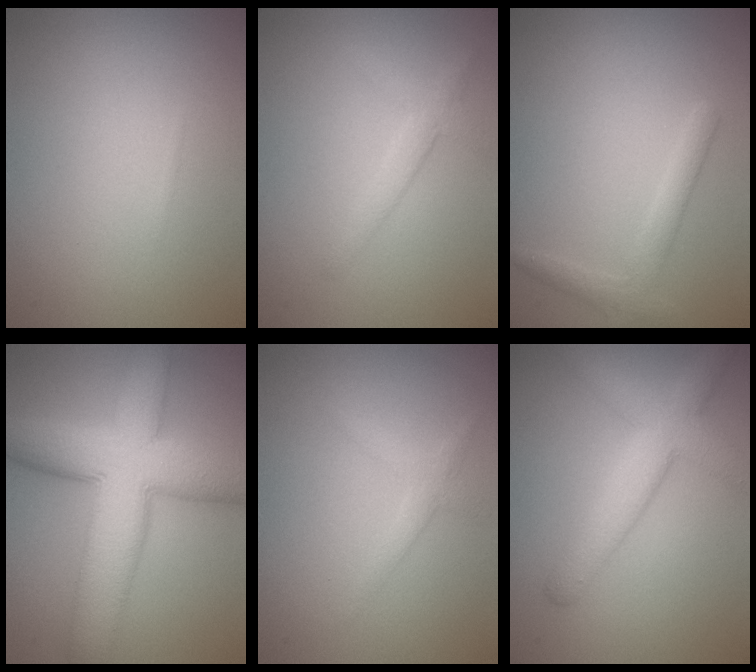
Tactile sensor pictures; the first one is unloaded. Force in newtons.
{"total": 2.0, "press": 2.0, "slide": 0.1}
{"total": 2.2, "press": 2.2, "slide": 0.1}
{"total": 10.1, "press": 10.1, "slide": 0.5}
{"total": 1.5, "press": 1.5, "slide": 0.1}
{"total": 4.7, "press": 4.7, "slide": 0.2}